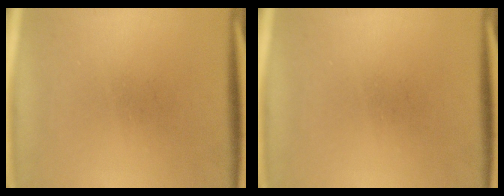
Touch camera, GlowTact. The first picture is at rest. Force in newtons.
{"total": 0.0}